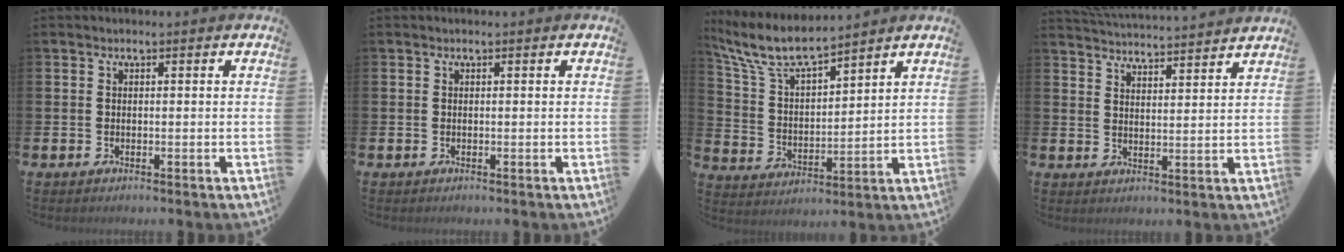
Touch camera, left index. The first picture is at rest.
{"total": 0.0}
{"total": 8.2, "force": [7.5, 1.4, 3.2], "torque": [-0.095, -0.036, 0.132]}
{"total": 4.4, "force": [4.4, -0.3, -0.1], "torque": [-0.017, -0.036, 0.078]}